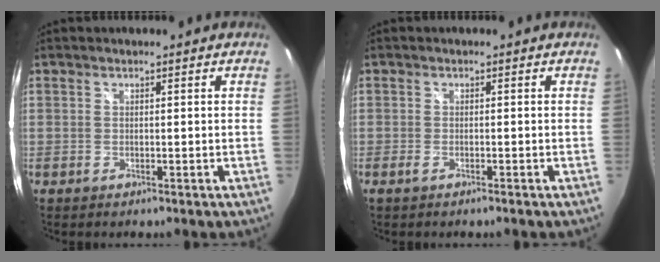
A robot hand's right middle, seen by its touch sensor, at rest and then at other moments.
{"total": 1.3, "force": [-0.9, 0.2, 0.8], "torque": [-0.018, -0.003, -0.019]}